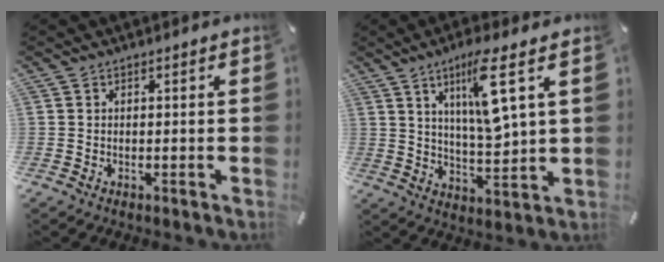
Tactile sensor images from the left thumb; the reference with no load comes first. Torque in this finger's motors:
{"motor_torque": [-0.01, -0.14, -0.10, -0.05, -0.10]}